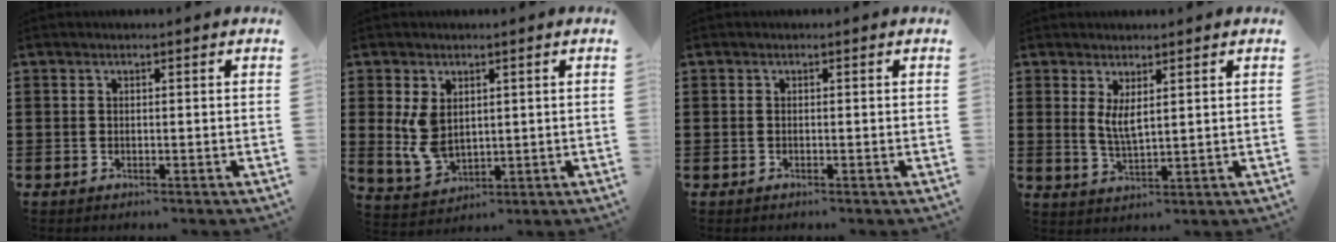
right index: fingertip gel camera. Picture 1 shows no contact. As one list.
[{"total": 5.6, "force": [1.5, 3.8, 3.9], "torque": [-0.104, 0.000, 0.025]}, {"total": 0.0}, {"total": 3.6, "force": [1.6, 1.2, 3.1], "torque": [-0.064, 0.001, 0.029]}]